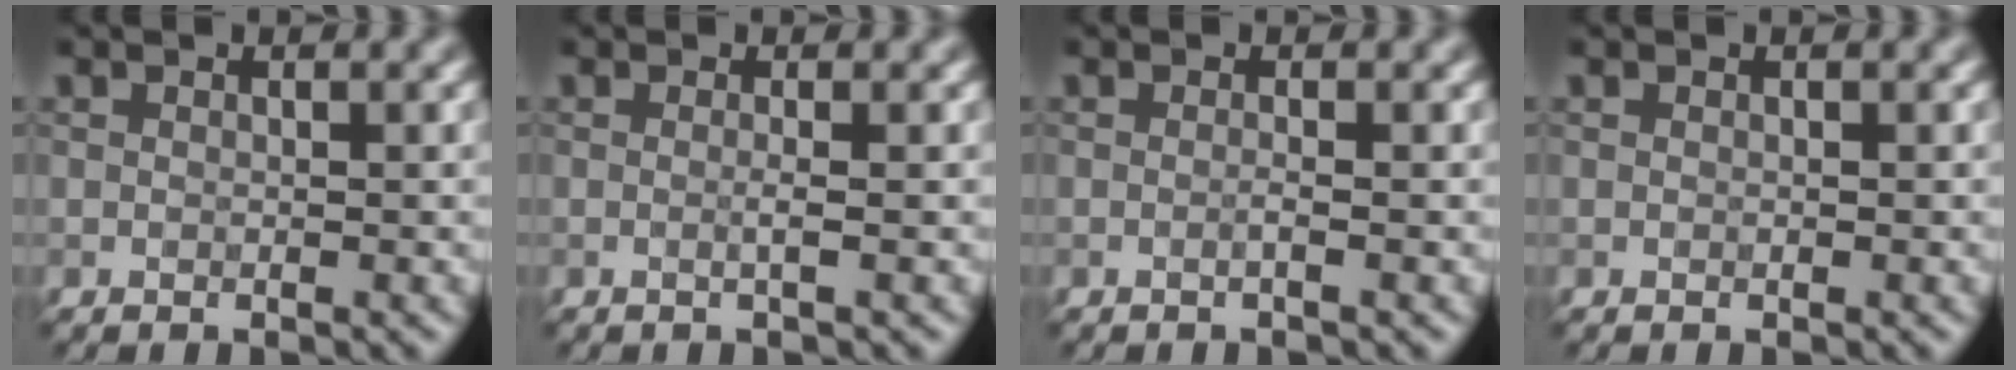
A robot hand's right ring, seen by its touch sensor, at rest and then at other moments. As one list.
[{"total": 1.0, "force": [-0.1, 0.2, 1.0], "torque": [-0.014, -0.004, -0.007]}, {"total": 0.7, "force": [-0.2, 0.1, 0.7], "torque": [-0.012, -0.003, -0.007]}, {"total": 0.0}]